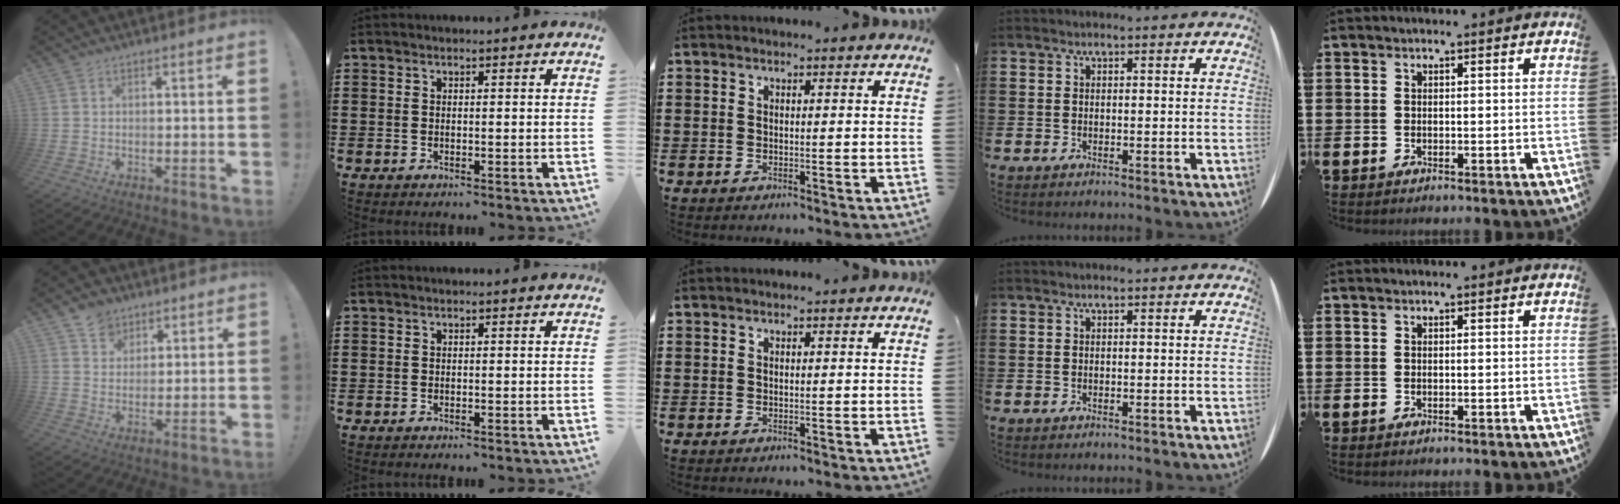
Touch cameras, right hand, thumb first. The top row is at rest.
{"thumb": {"total": 6.0, "force": [4.1, 4.4, 0.8], "torque": [-0.001, -0.029, 0.076]}}